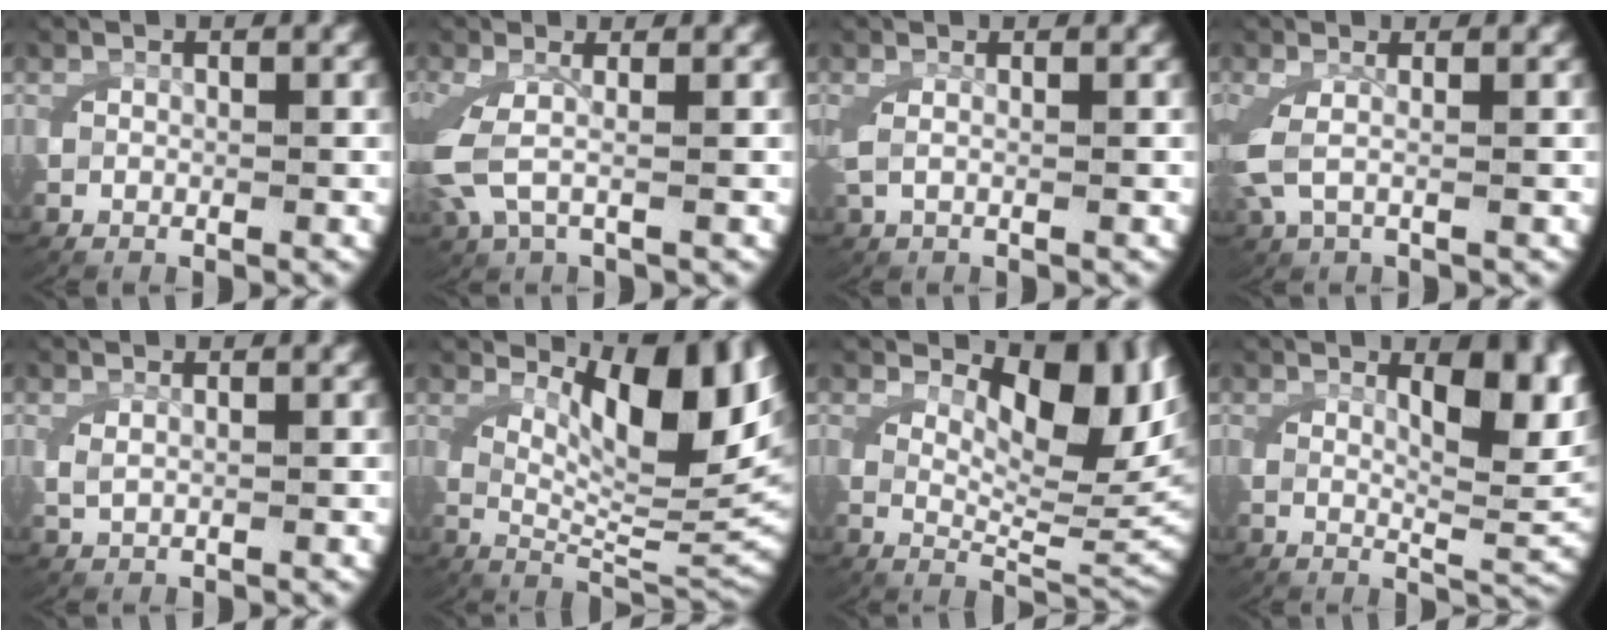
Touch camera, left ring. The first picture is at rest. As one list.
[{"total": 3.4, "force": [-0.1, 1.9, 2.8], "torque": [-0.095, -0.018, 0.009]}, {"total": 1.4, "force": [0.3, 0.4, 1.3], "torque": [-0.043, -0.005, 0.010]}, {"total": 2.6, "force": [0.1, 1.2, 2.3], "torque": [-0.075, -0.012, 0.011]}, {"total": 1.2, "force": [0.6, 0.3, 0.9], "torque": [-0.023, -0.001, 0.017]}, {"total": 11.9, "force": [4.5, 4.6, 10.0], "torque": [-0.126, 0.006, 0.070]}, {"total": 9.3, "force": [3.5, 3.8, 7.7], "torque": [-0.096, -0.008, 0.058]}, {"total": 6.9, "force": [2.9, 1.9, 6.0], "torque": [-0.071, 0.000, 0.043]}]